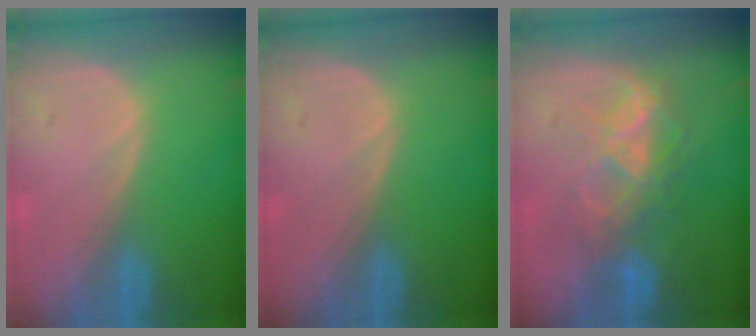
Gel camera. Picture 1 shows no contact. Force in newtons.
{"total": 0.0}
{"total": 6.9, "press": 6.7, "slide": 1.6}